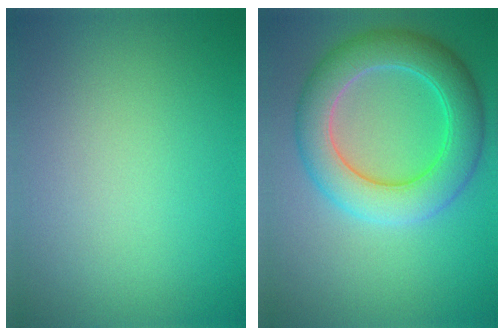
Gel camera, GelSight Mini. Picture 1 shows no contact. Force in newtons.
{"total": 7.1, "press": 7.1, "slide": 0.3}